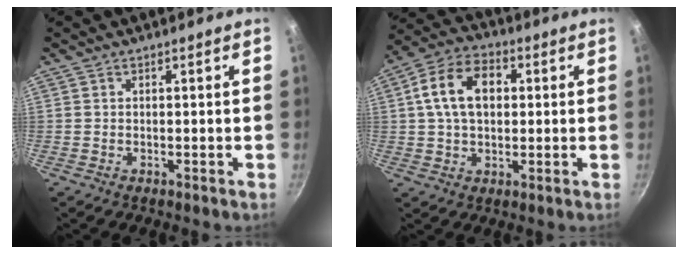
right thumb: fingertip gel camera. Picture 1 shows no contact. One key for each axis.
{"total": 12.3, "fx": 2.1, "fy": 8.4, "fz": 8.8, "tx": -0.136, "ty": 0.018, "tz": 0.025}